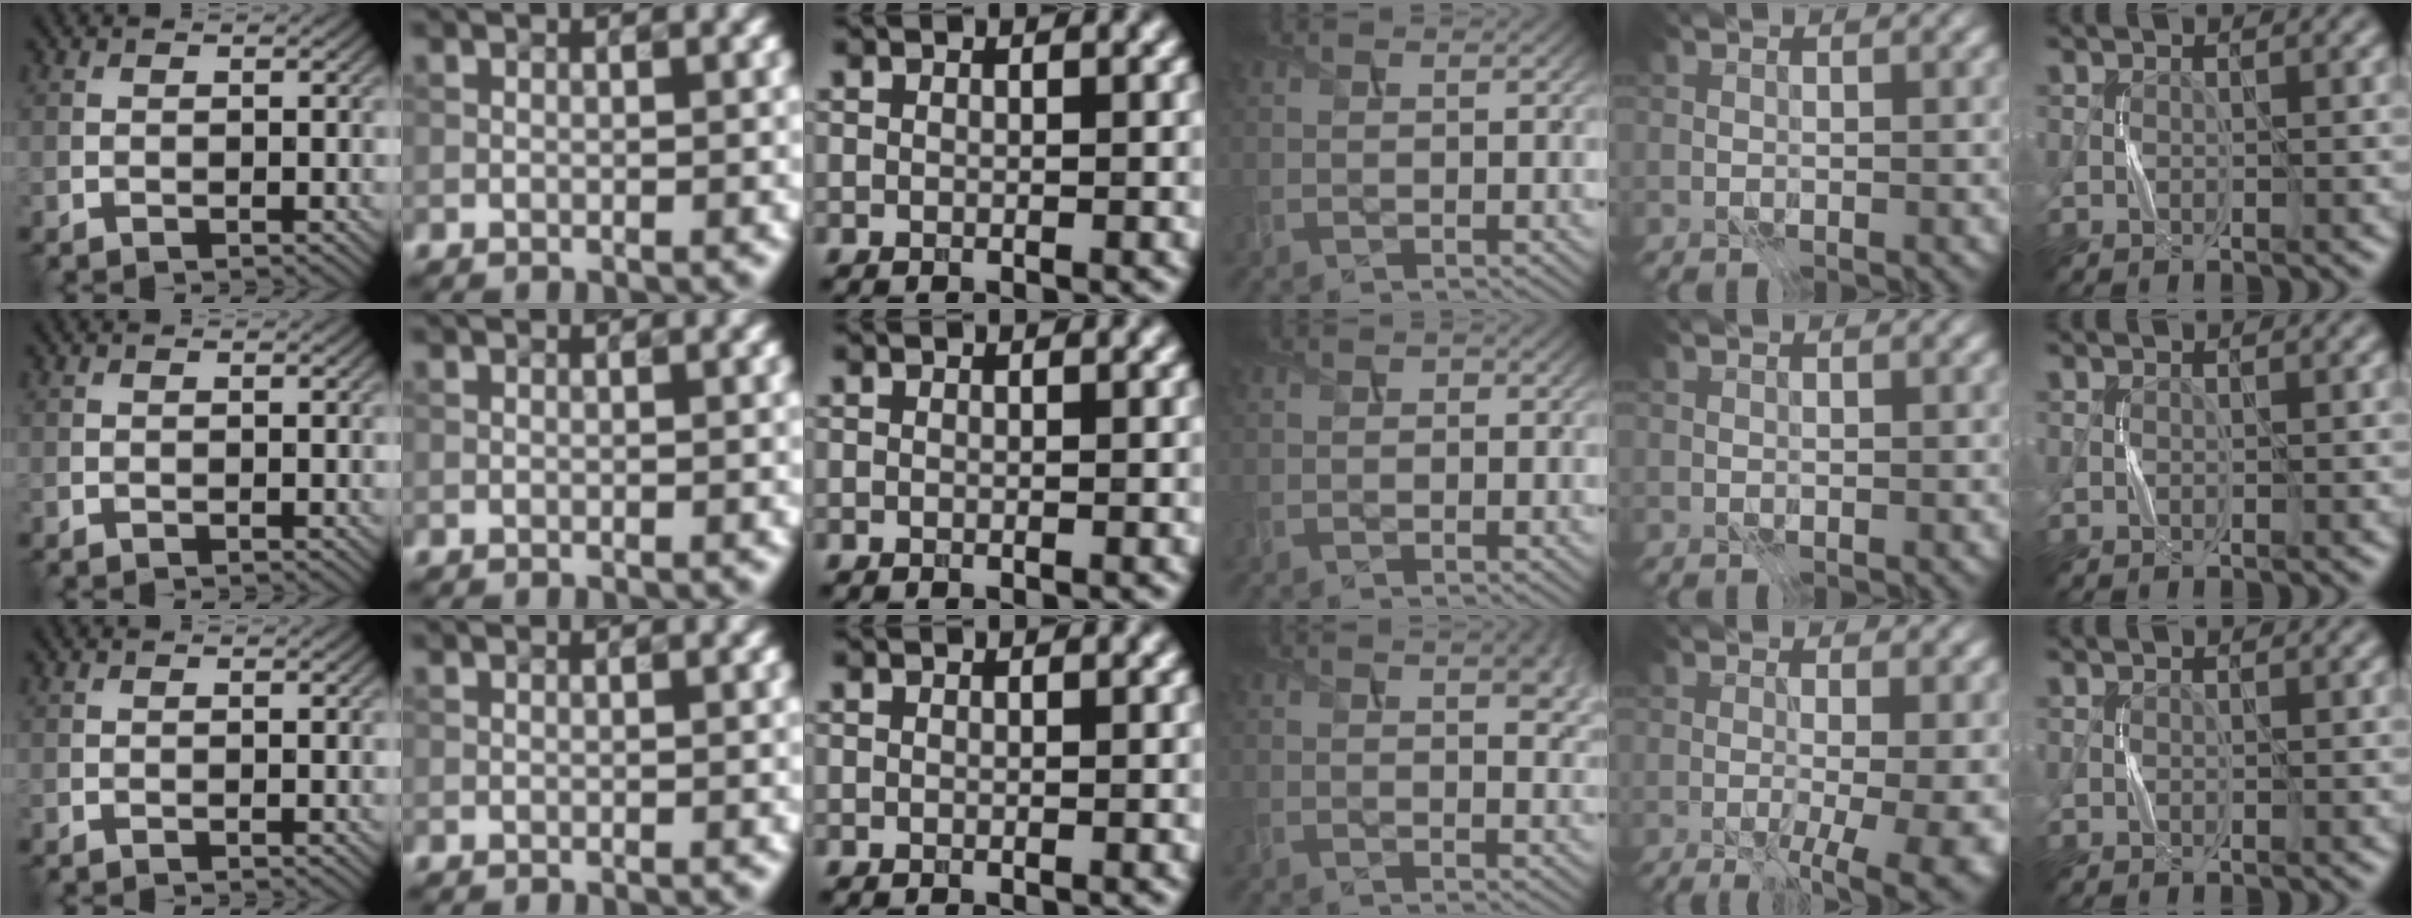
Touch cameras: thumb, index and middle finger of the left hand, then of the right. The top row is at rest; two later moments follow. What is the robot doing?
{"motion": "press", "object": "syringe"}